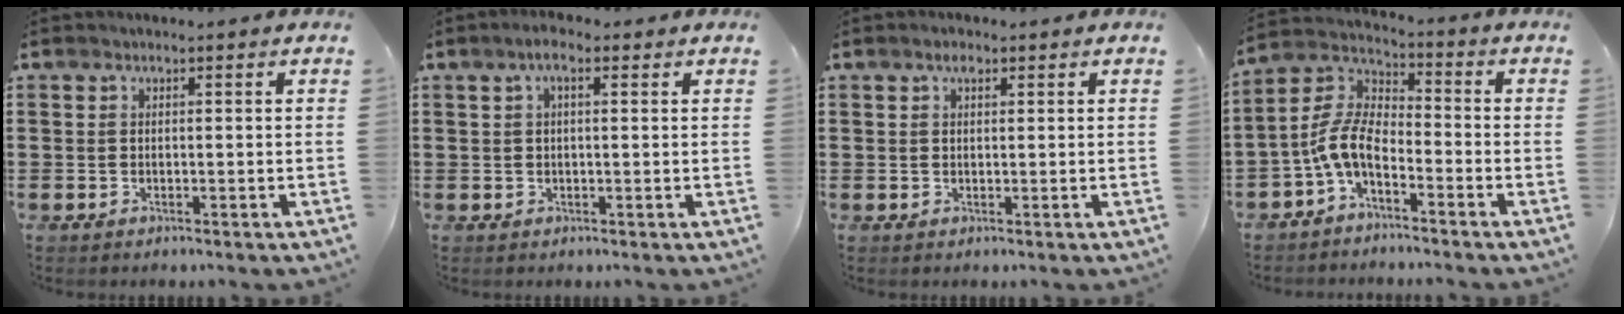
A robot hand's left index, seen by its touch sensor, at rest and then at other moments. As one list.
[{"total": 2.8, "force": [1.1, 0.9, 2.4], "torque": [-0.051, 0.010, 0.016]}, {"total": 1.5, "force": [0.8, 0.8, 1.0], "torque": [-0.025, 0.005, 0.013]}, {"total": 7.4, "force": [-4.2, 3.0, 5.3], "torque": [-0.136, -0.010, -0.091]}]